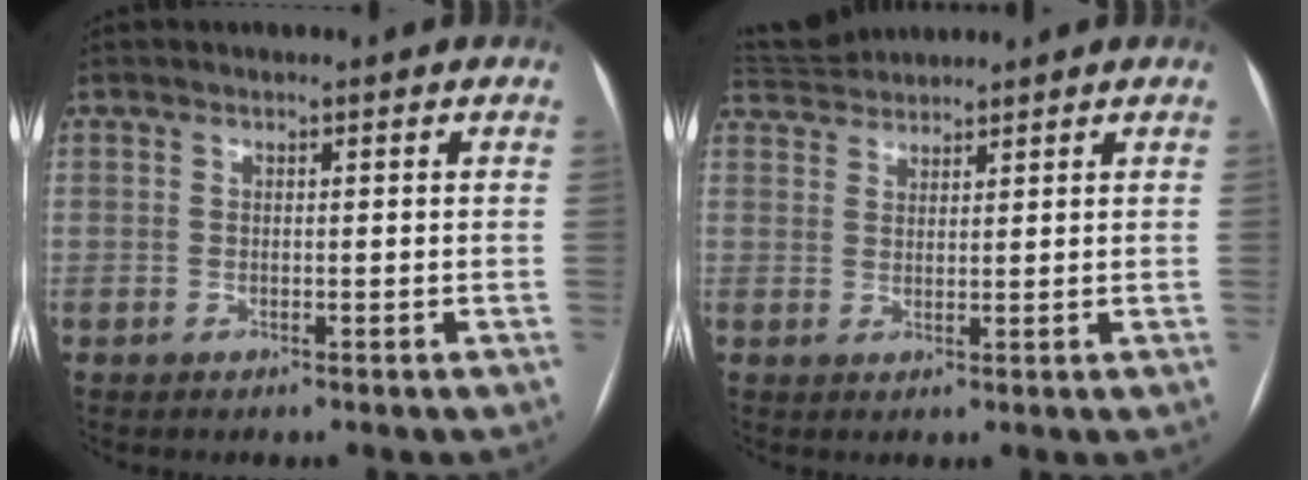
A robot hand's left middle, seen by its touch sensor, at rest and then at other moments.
{"total": 5.5, "force": [5.4, 0.7, 0.7], "torque": [-0.015, 0.033, 0.101]}